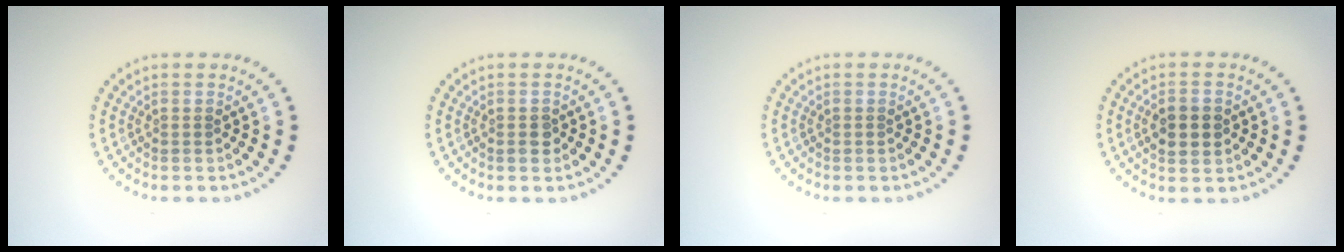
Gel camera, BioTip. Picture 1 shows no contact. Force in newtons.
{"total": 1.1, "press": 1.1, "slide": 0.2}
{"total": 0.0}
{"total": 3.5, "press": 3.5, "slide": 0.2}